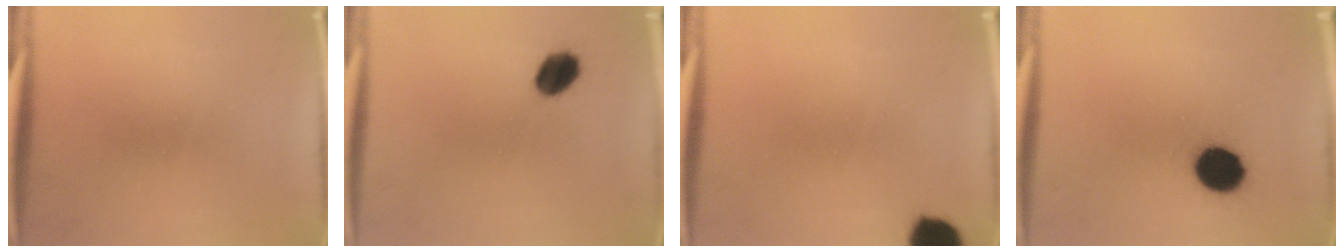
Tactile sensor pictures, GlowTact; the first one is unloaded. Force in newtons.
{"total": 7.0}
{"total": 7.0}
{"total": 11.1}